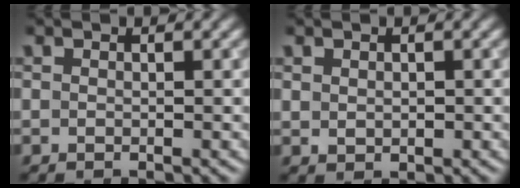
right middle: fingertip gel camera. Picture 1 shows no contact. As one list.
[{"total": 0.8, "force": [0.3, 0.7, 0.4], "torque": [-0.006, -0.004, 0.010]}]